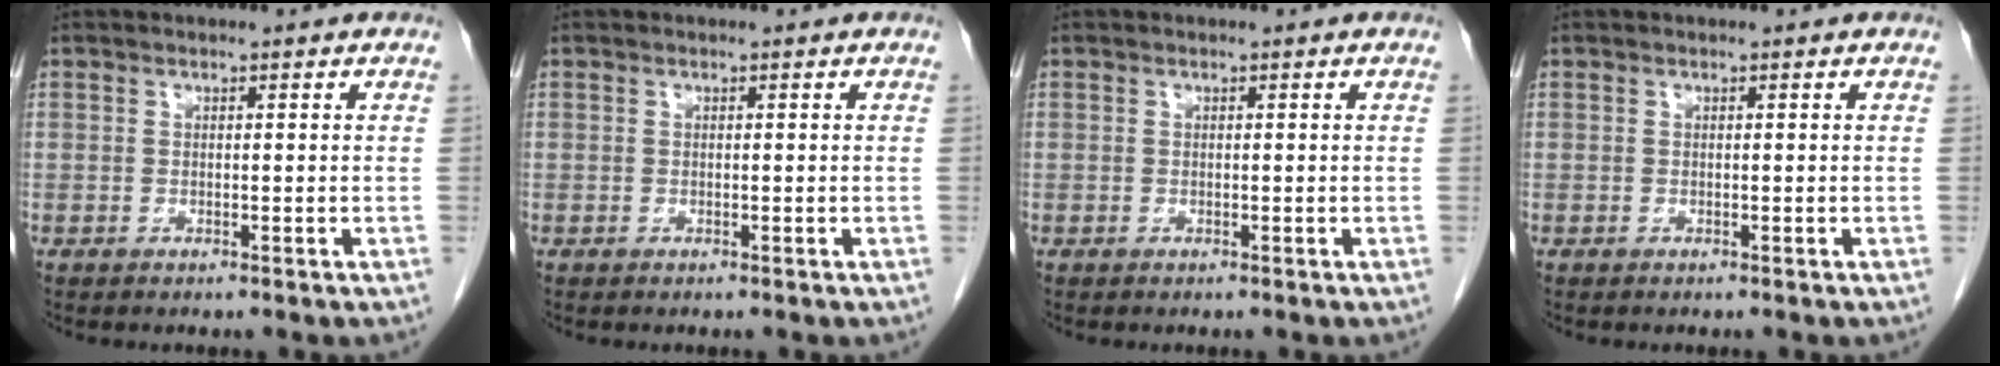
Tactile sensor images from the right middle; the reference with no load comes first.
{"total": 0.0}
{"total": 0.0}
{"total": 0.0}